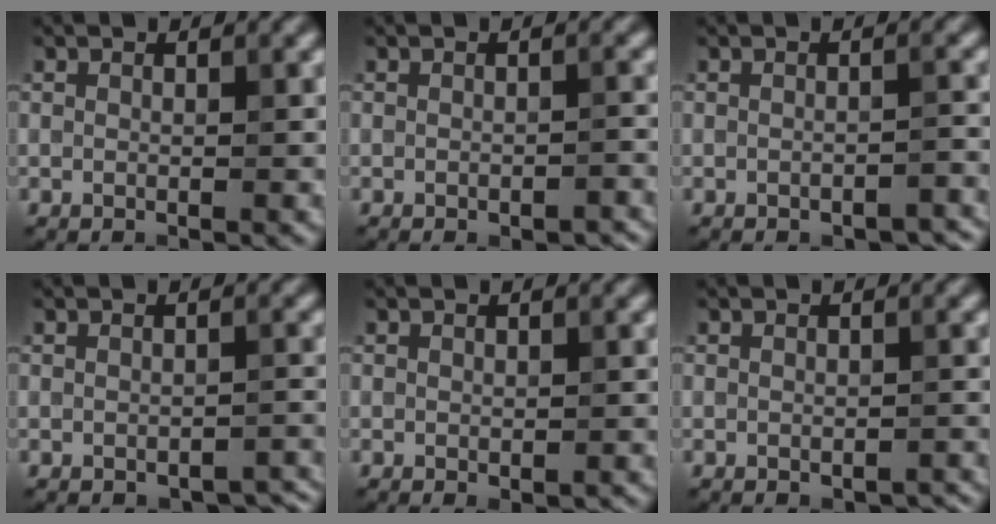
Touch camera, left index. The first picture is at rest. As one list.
[{"total": 2.0, "force": [-1.4, 0.5, 1.4], "torque": [-0.020, 0.000, -0.020]}, {"total": 2.4, "force": [-1.8, 0.6, 1.4], "torque": [-0.022, 0.000, -0.026]}, {"total": 2.0, "force": [-1.6, 0.9, 0.8], "torque": [-0.018, -0.003, -0.013]}, {"total": 0.7, "force": [-0.4, 0.2, 0.5], "torque": [-0.011, -0.005, -0.002]}, {"total": 1.0, "force": [-0.8, 0.4, 0.5], "torque": [-0.012, -0.002, -0.006]}]